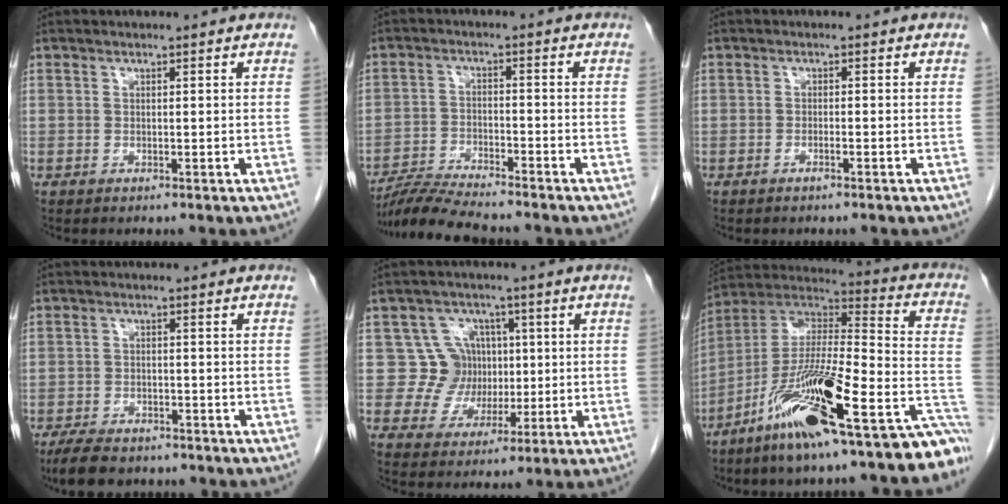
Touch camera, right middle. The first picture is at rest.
{"total": 7.8, "force": [-7.4, -0.5, 2.5], "torque": [-0.046, -0.016, -0.133]}
{"total": 1.1, "force": [-0.8, 0.0, 0.8], "torque": [-0.019, 0.000, -0.012]}
{"total": 7.5, "force": [-6.4, 2.4, 3.1], "torque": [-0.057, -0.011, -0.101]}
{"total": 6.4, "force": [0.9, 6.4, 0.3], "torque": [0.010, 0.025, 0.017]}
{"total": 25.2, "force": [-17.0, 3.6, 18.3], "torque": [-0.218, 0.042, -0.278]}